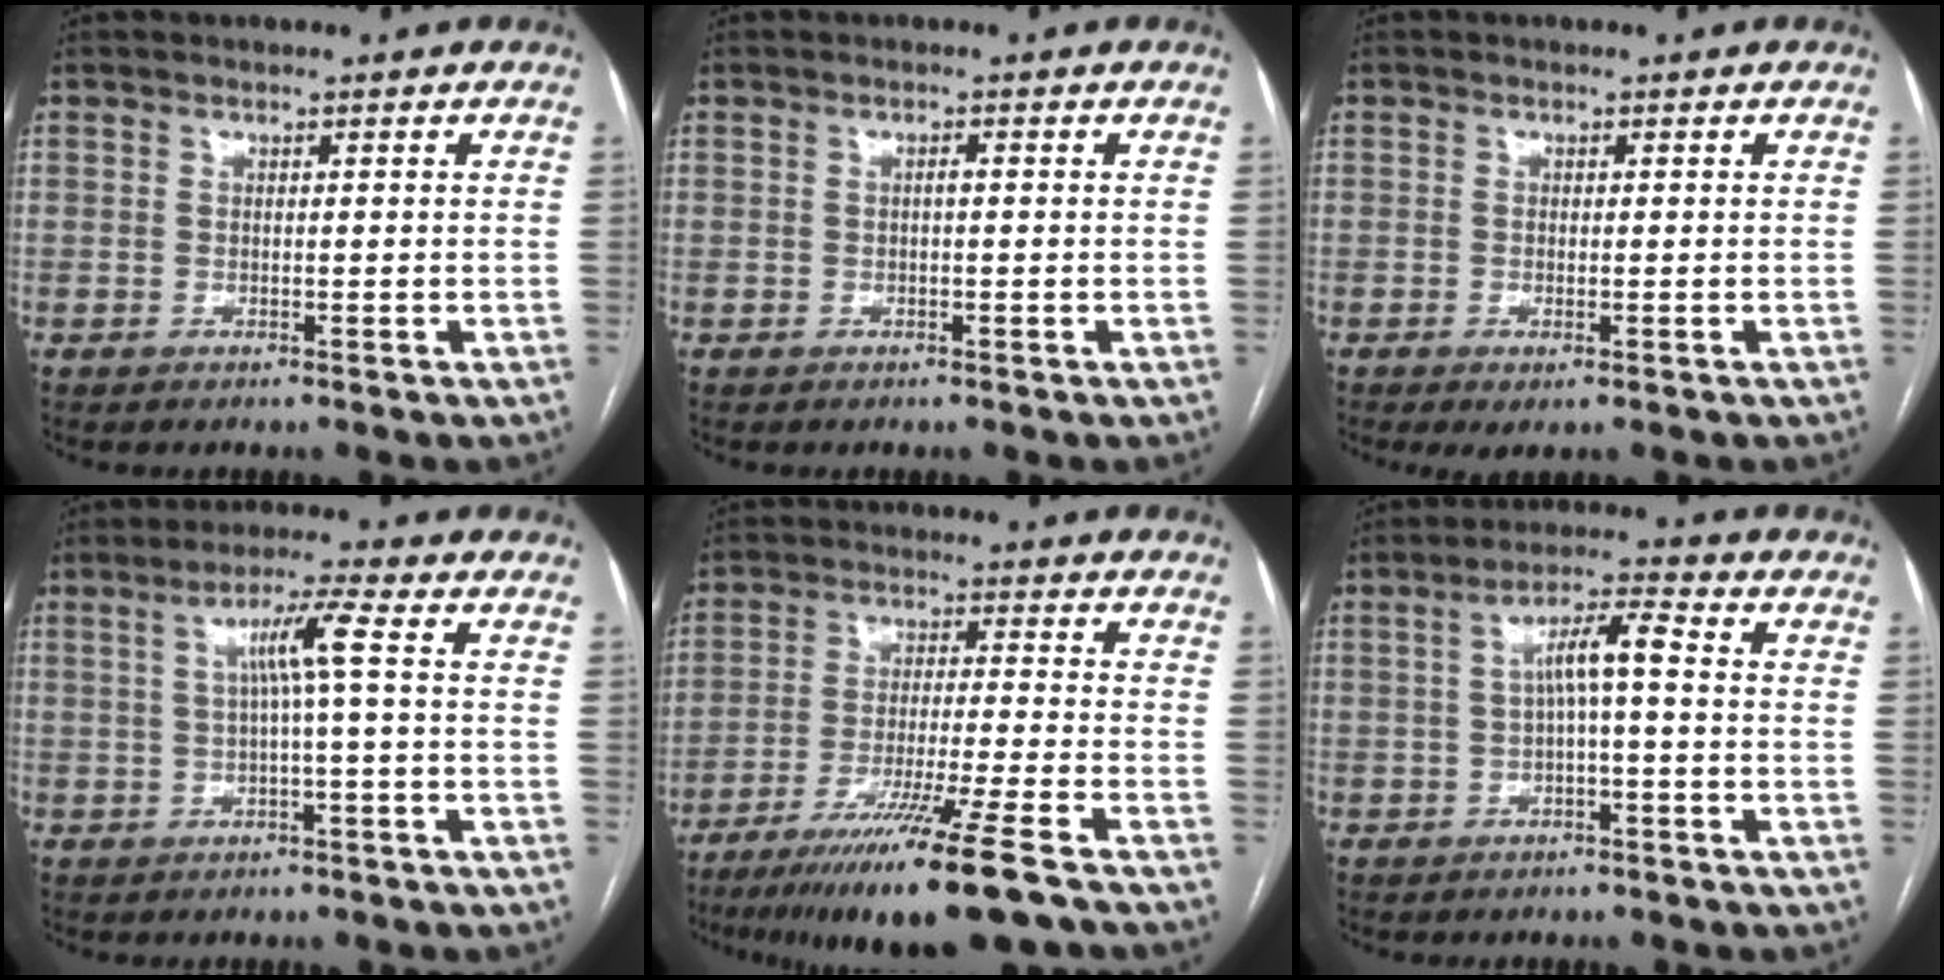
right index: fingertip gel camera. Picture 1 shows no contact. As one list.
[{"total": 0.6, "force": [-0.1, 0.2, 0.6], "torque": [-0.010, 0.001, -0.002]}, {"total": 1.9, "force": [-0.9, 0.6, 1.6], "torque": [-0.025, -0.004, -0.008]}, {"total": 5.3, "force": [0.7, -0.7, 5.2], "torque": [-0.093, 0.010, 0.016]}, {"total": 15.4, "force": [-11.0, -1.2, 10.7], "torque": [-0.178, -0.049, -0.182]}, {"total": 5.7, "force": [0.1, 0.7, 5.6], "torque": [-0.097, 0.022, 0.003]}]